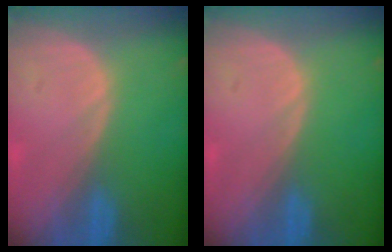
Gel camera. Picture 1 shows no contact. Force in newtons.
{"total": 0.0}